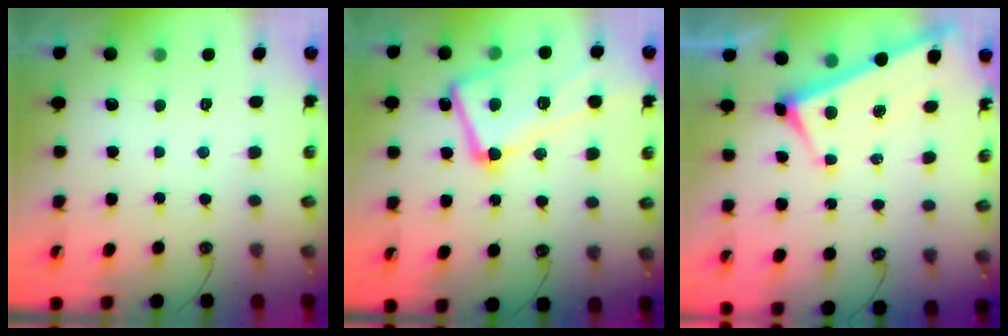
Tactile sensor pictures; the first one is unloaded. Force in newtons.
{"total": 12.5, "press": 12.4, "slide": 2.0}
{"total": 3.4, "press": 3.4, "slide": 0.2}